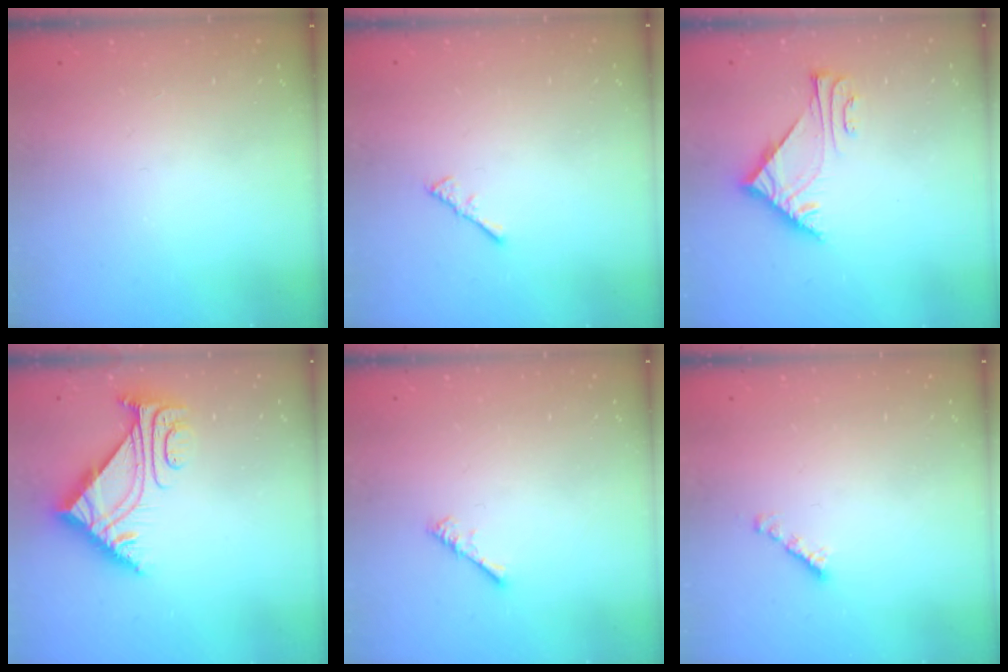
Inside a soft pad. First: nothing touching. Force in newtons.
{"total": 2.2, "press": 2.1, "slide": 0.5}
{"total": 6.0, "press": 5.9, "slide": 1.2}
{"total": 7.2, "press": 7.1, "slide": 0.9}
{"total": 0.8, "press": 0.8, "slide": 0.3}
{"total": 2.1, "press": 2.1, "slide": 0.3}